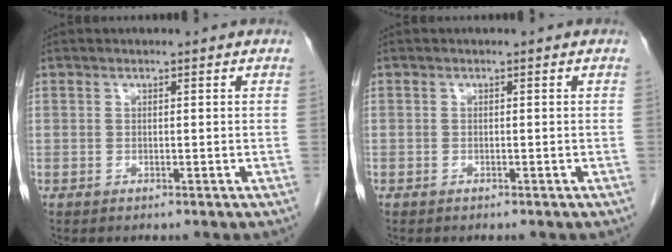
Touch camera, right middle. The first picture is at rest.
{"total": 0.0}